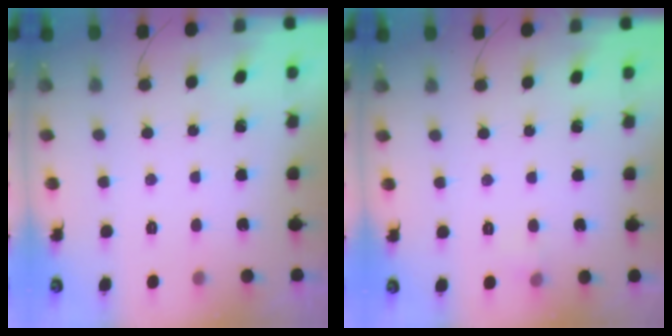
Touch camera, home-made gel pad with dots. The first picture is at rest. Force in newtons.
{"total": 3.2, "press": 3.0, "slide": 1.2}